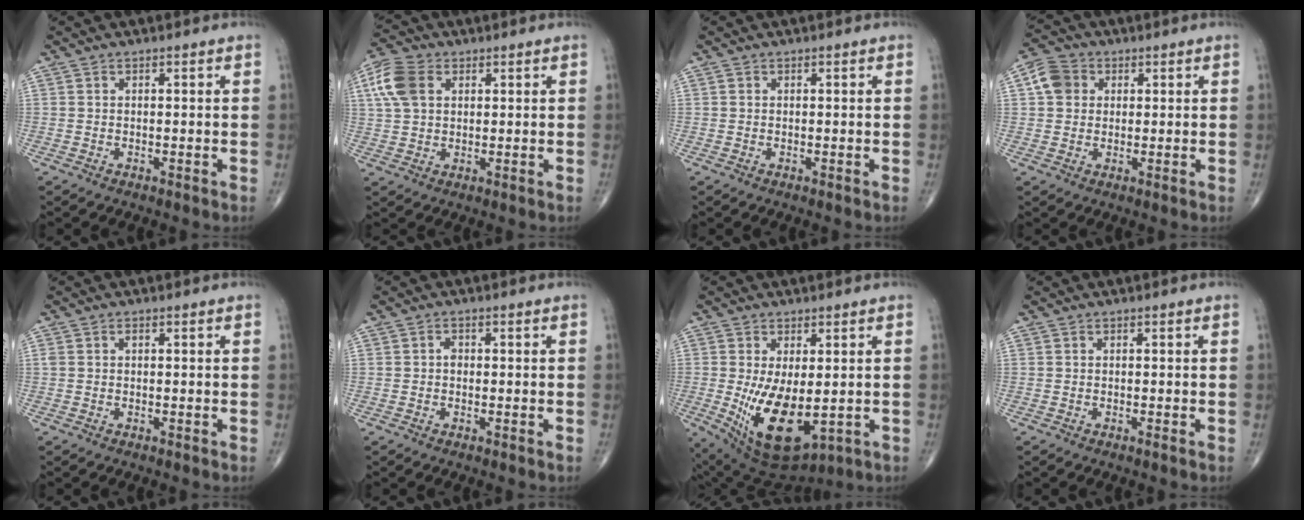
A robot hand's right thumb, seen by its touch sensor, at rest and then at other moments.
{"total": 8.6, "force": [2.7, 5.8, 5.7], "torque": [-0.124, 0.011, 0.049]}
{"total": 0.0}
{"total": 5.8, "force": [1.3, 5.0, 2.7], "torque": [-0.040, 0.008, 0.017]}
{"total": 0.9, "force": [0.2, 0.5, 0.6], "torque": [-0.017, 0.009, 0.007]}
{"total": 1.2, "force": [-0.1, 0.9, 0.8], "torque": [-0.005, 0.004, -0.006]}
{"total": 13.4, "force": [-1.7, 6.5, 11.7], "torque": [-0.197, -0.024, -0.004]}
{"total": 0.0}